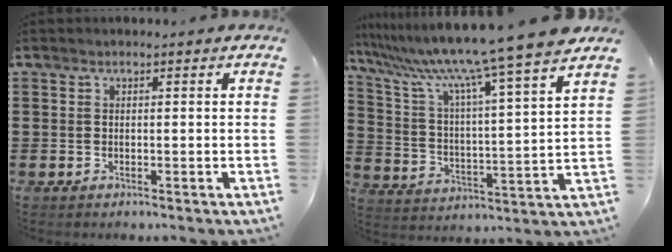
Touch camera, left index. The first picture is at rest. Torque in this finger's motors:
{"motor_torque": [0.92, 0.31, 1.06, 0.21]}